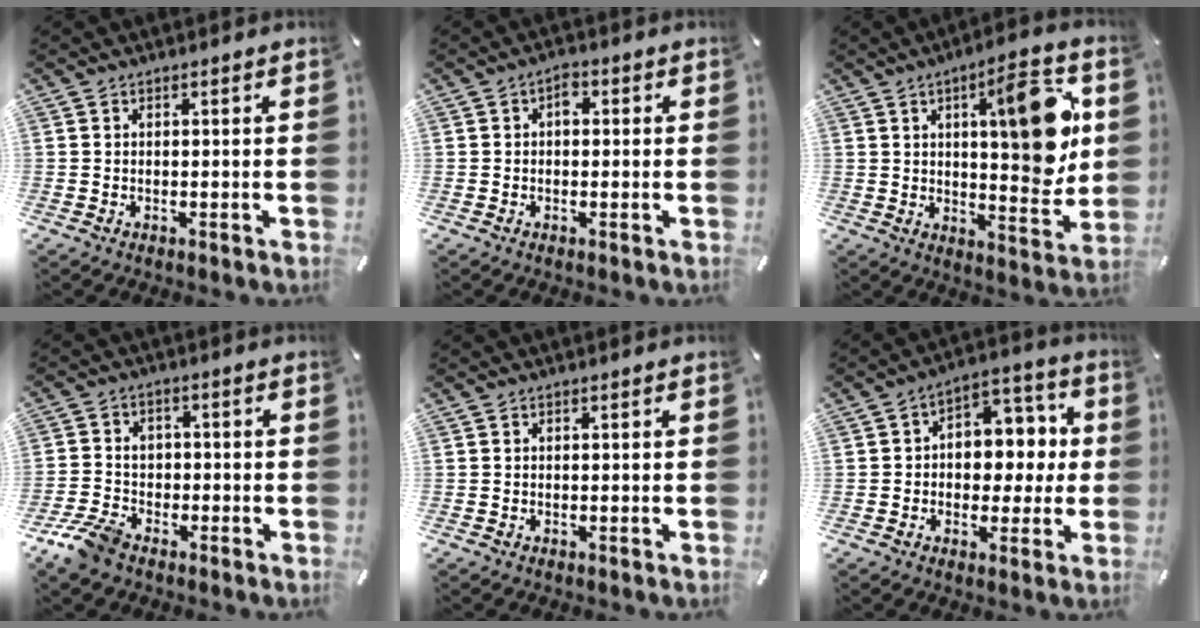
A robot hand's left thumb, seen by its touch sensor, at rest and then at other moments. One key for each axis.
{"total": 2.7, "fx": 0.0, "fy": 1.6, "fz": 2.1, "tx": -0.035, "ty": 0.008, "tz": -0.004}
{"total": 17.7, "fx": 5.4, "fy": 6.4, "fz": 15.5, "tx": -0.188, "ty": -0.026, "tz": 0.076}
{"total": 8.1, "fx": -4.2, "fy": 5.9, "fz": 3.6, "tx": -0.086, "ty": 0.026, "tz": -0.079}
{"total": 0.0}
{"total": 9.1, "fx": -0.4, "fy": 7.7, "fz": 4.9, "tx": -0.049, "ty": -0.001, "tz": -0.008}